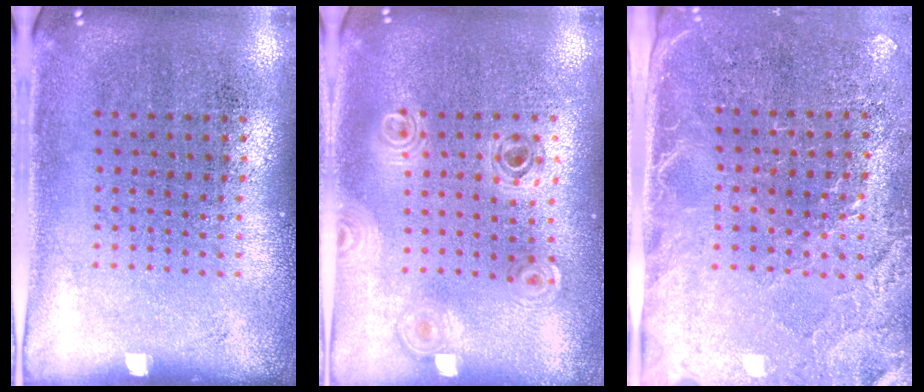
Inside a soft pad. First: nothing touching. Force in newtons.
{"total": 0.9, "press": 0.9, "slide": 0.0}
{"total": 3.1, "press": 2.8, "slide": 1.3}